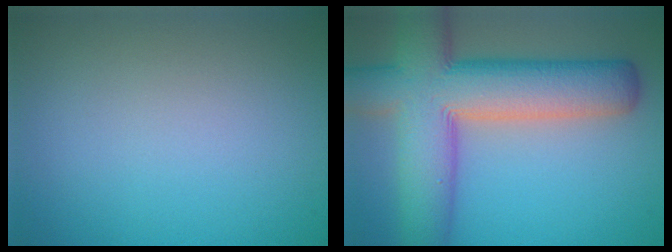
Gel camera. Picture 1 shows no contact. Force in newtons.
{"total": 12.1, "press": 12.1, "slide": 0.6}